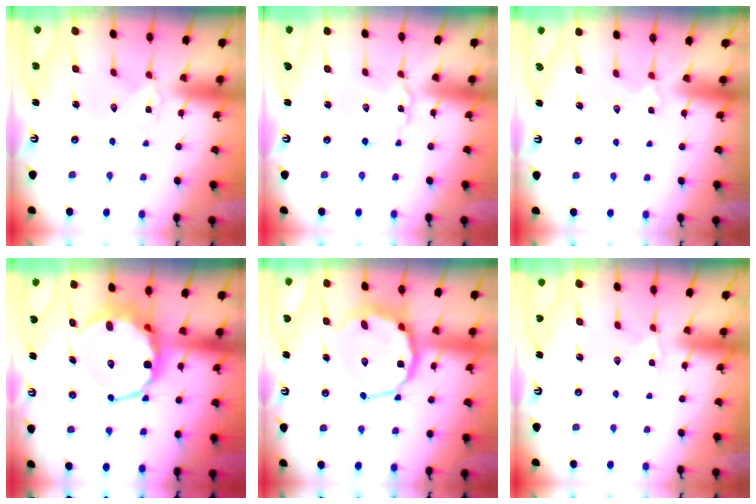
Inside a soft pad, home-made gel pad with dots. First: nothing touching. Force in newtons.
{"total": 2.2, "press": 2.2, "slide": 0.3}
{"total": 2.9, "press": 2.9, "slide": 0.6}
{"total": 12.0, "press": 11.7, "slide": 3.0}
{"total": 11.3, "press": 10.9, "slide": 2.9}
{"total": 2.3, "press": 2.3, "slide": 0.5}